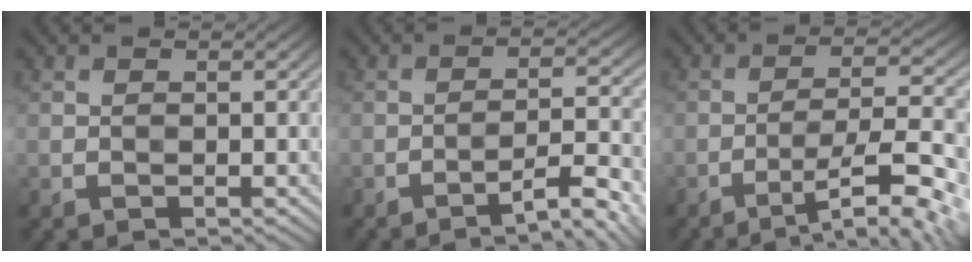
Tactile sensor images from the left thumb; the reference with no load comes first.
{"total": 6.4, "force": [-4.4, 0.9, 4.6], "torque": [-0.072, 0.017, -0.068]}
{"total": 9.9, "force": [-6.0, 1.8, 7.7], "torque": [-0.136, 0.007, -0.090]}